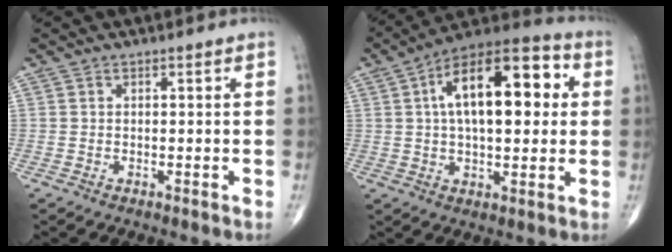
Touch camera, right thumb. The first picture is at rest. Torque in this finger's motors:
{"motor_torque": [0.67, 4.34, 0.69, -0.41, 0.18]}